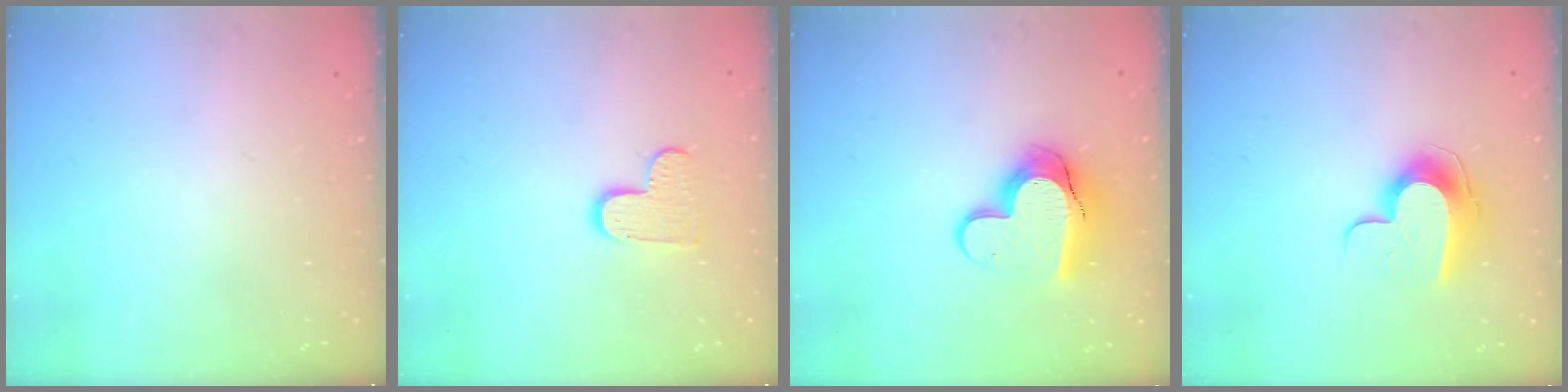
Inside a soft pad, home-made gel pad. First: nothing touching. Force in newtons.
{"total": 8.2, "press": 8.1, "slide": 0.2}
{"total": 11.8, "press": 11.8, "slide": 1.0}
{"total": 10.4, "press": 10.4, "slide": 0.3}